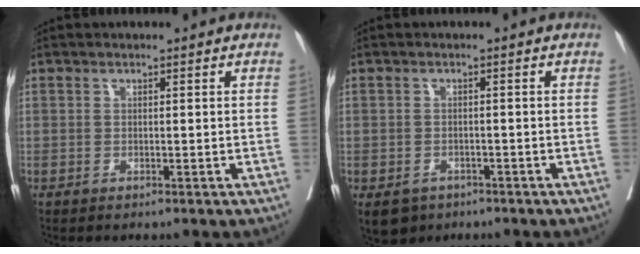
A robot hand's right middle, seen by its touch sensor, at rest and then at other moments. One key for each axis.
{"total": 4.2, "fx": -2.7, "fy": 3.1, "fz": 1.1, "tx": -0.014, "ty": 0.001, "tz": -0.036}